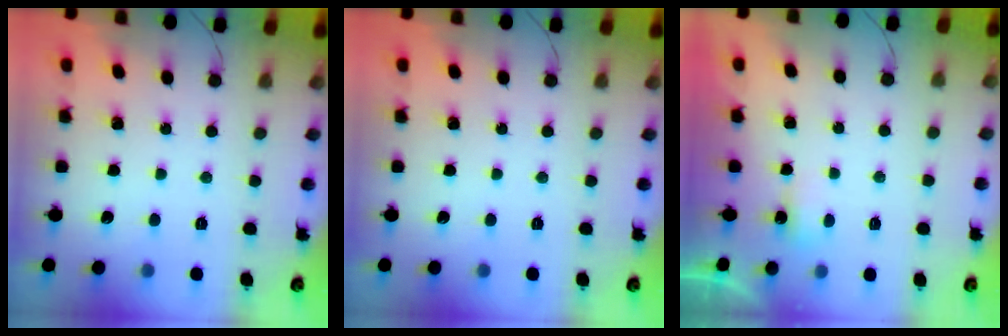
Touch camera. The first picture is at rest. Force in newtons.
{"total": 0.0}
{"total": 2.3, "press": 2.1, "slide": 0.8}